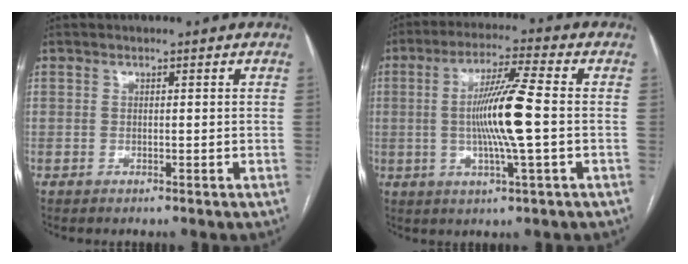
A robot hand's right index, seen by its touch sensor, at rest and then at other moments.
{"total": 10.7, "force": [-0.5, -0.3, 10.7], "torque": [-0.202, -0.001, -0.014]}